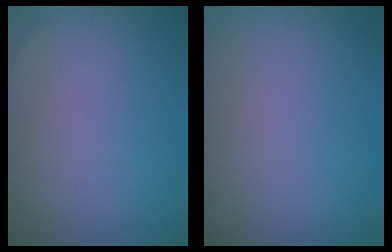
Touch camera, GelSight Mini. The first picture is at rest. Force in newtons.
{"total": 0.0}